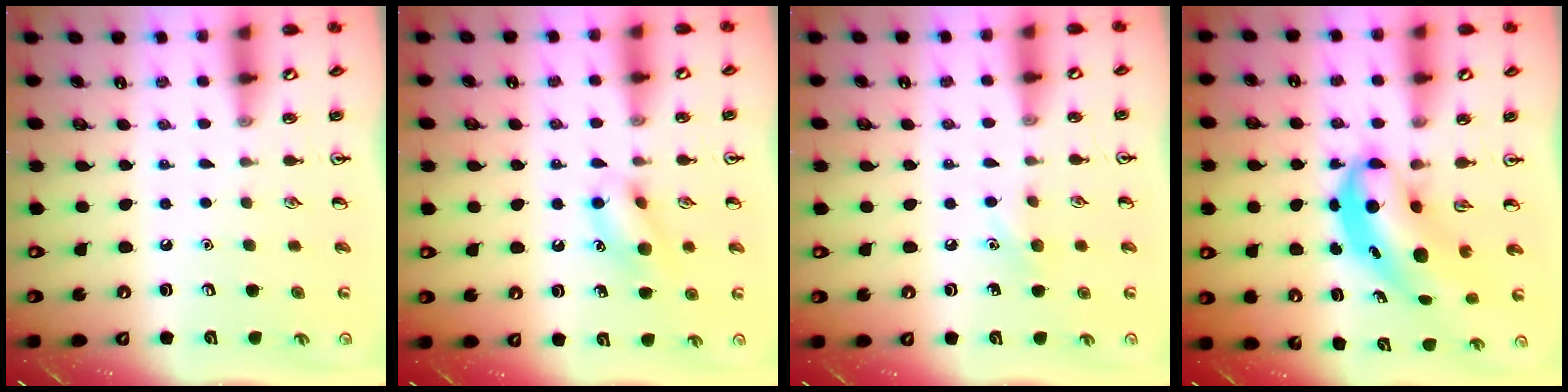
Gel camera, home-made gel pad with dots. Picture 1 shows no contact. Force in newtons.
{"total": 10.6, "press": 10.5, "slide": 1.1}
{"total": 5.8, "press": 5.5, "slide": 2.0}
{"total": 6.2, "press": 6.0, "slide": 1.6}